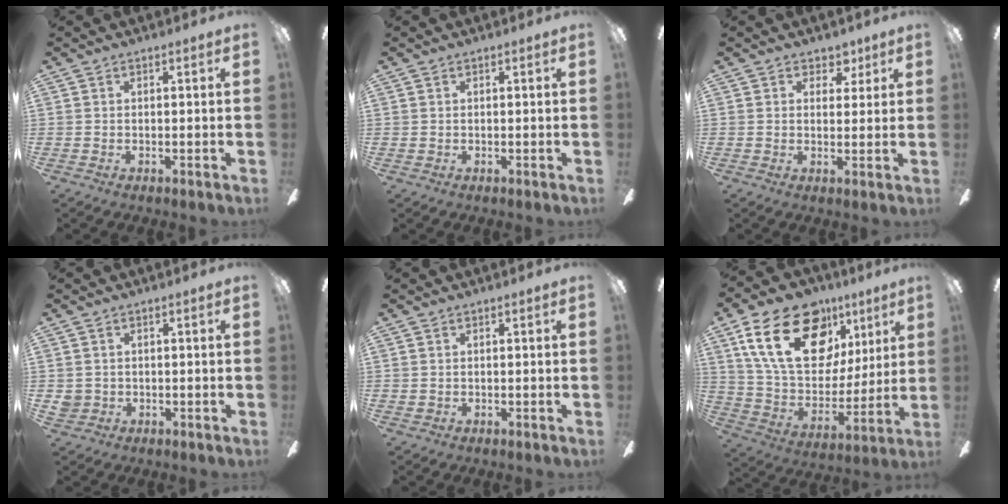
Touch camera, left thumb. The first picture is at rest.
{"total": 0.6, "force": [0.4, 0.4, 0.2], "torque": [-0.004, 0.002, 0.007]}
{"total": 4.2, "force": [2.8, 2.9, 1.1], "torque": [0.000, -0.011, 0.045]}
{"total": 2.6, "force": [0.8, 2.4, 0.6], "torque": [-0.014, 0.005, 0.014]}
{"total": 0.9, "force": [0.5, 0.6, 0.3], "torque": [-0.007, 0.003, 0.009]}
{"total": 26.5, "force": [12.5, 16.4, 16.8], "torque": [-0.288, -0.048, 0.226]}